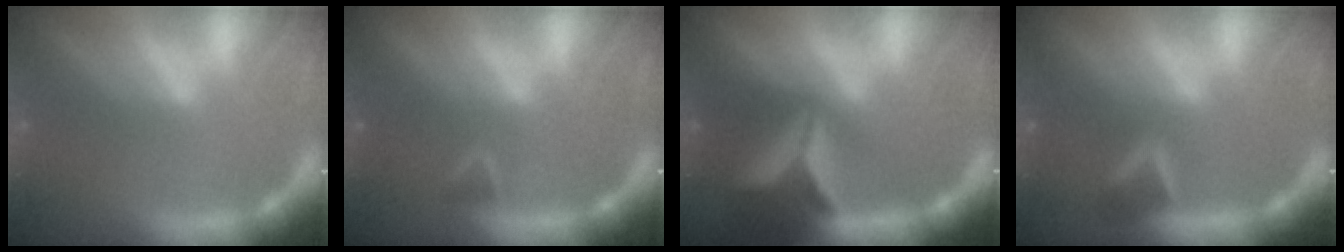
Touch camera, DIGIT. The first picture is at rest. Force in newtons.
{"total": 1.4}
{"total": 8.4}
{"total": 2.9}